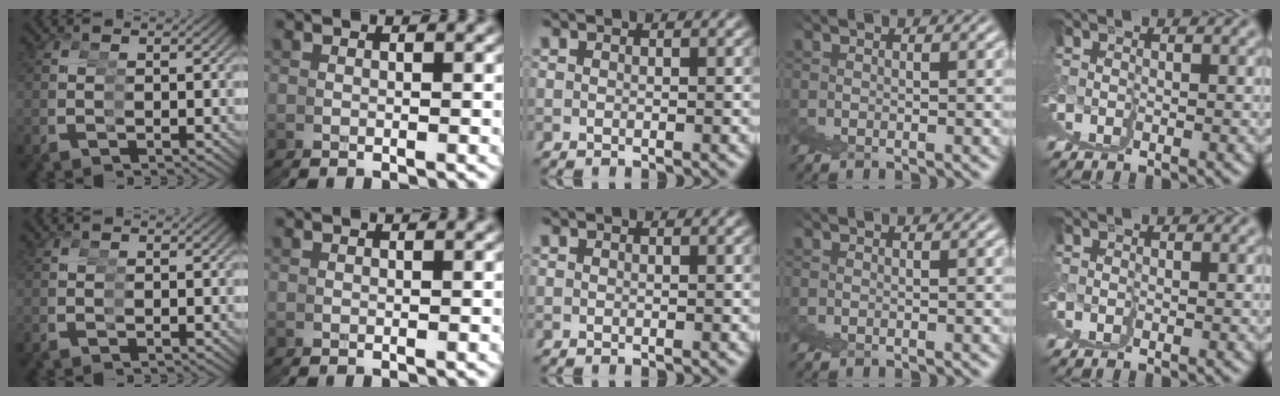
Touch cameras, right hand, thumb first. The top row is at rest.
{"middle": {"total": 1.6, "force": [-0.2, -1.5, -0.5], "torque": [0.021, -0.009, 0.006]}}